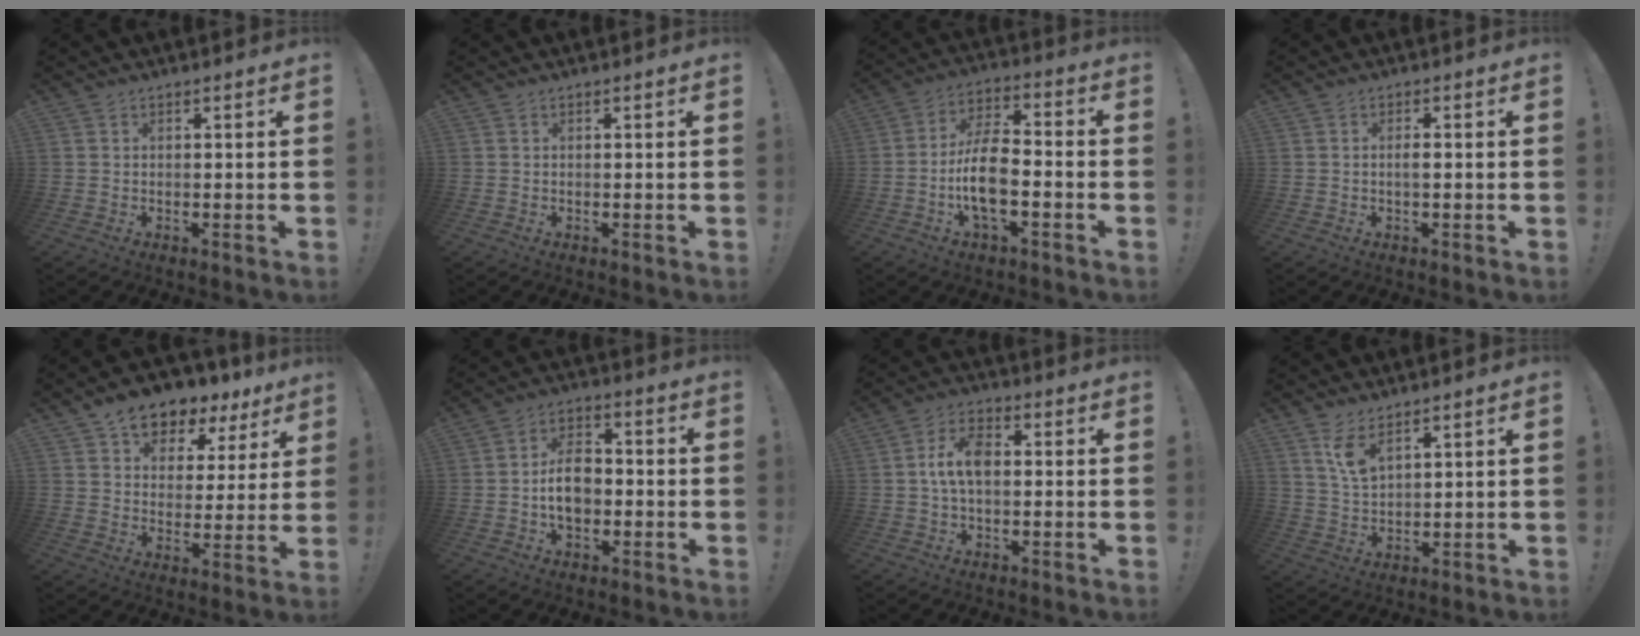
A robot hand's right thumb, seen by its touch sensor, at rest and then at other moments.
{"total": 0.0}
{"total": 12.8, "force": [-3.8, 5.8, 10.7], "torque": [-0.219, 0.011, -0.071]}
{"total": 1.9, "force": [-0.4, 0.5, 1.8], "torque": [-0.031, 0.003, -0.009]}
{"total": 10.2, "force": [7.3, 6.1, 3.6], "torque": [-0.058, -0.049, 0.135]}
{"total": 9.7, "force": [-1.6, 6.8, 6.7], "torque": [-0.109, 0.012, -0.029]}
{"total": 8.5, "force": [0.1, 4.7, 7.0], "torque": [-0.135, 0.013, 0.005]}
{"total": 6.9, "force": [4.4, 2.8, 4.5], "torque": [-0.081, -0.022, 0.081]}